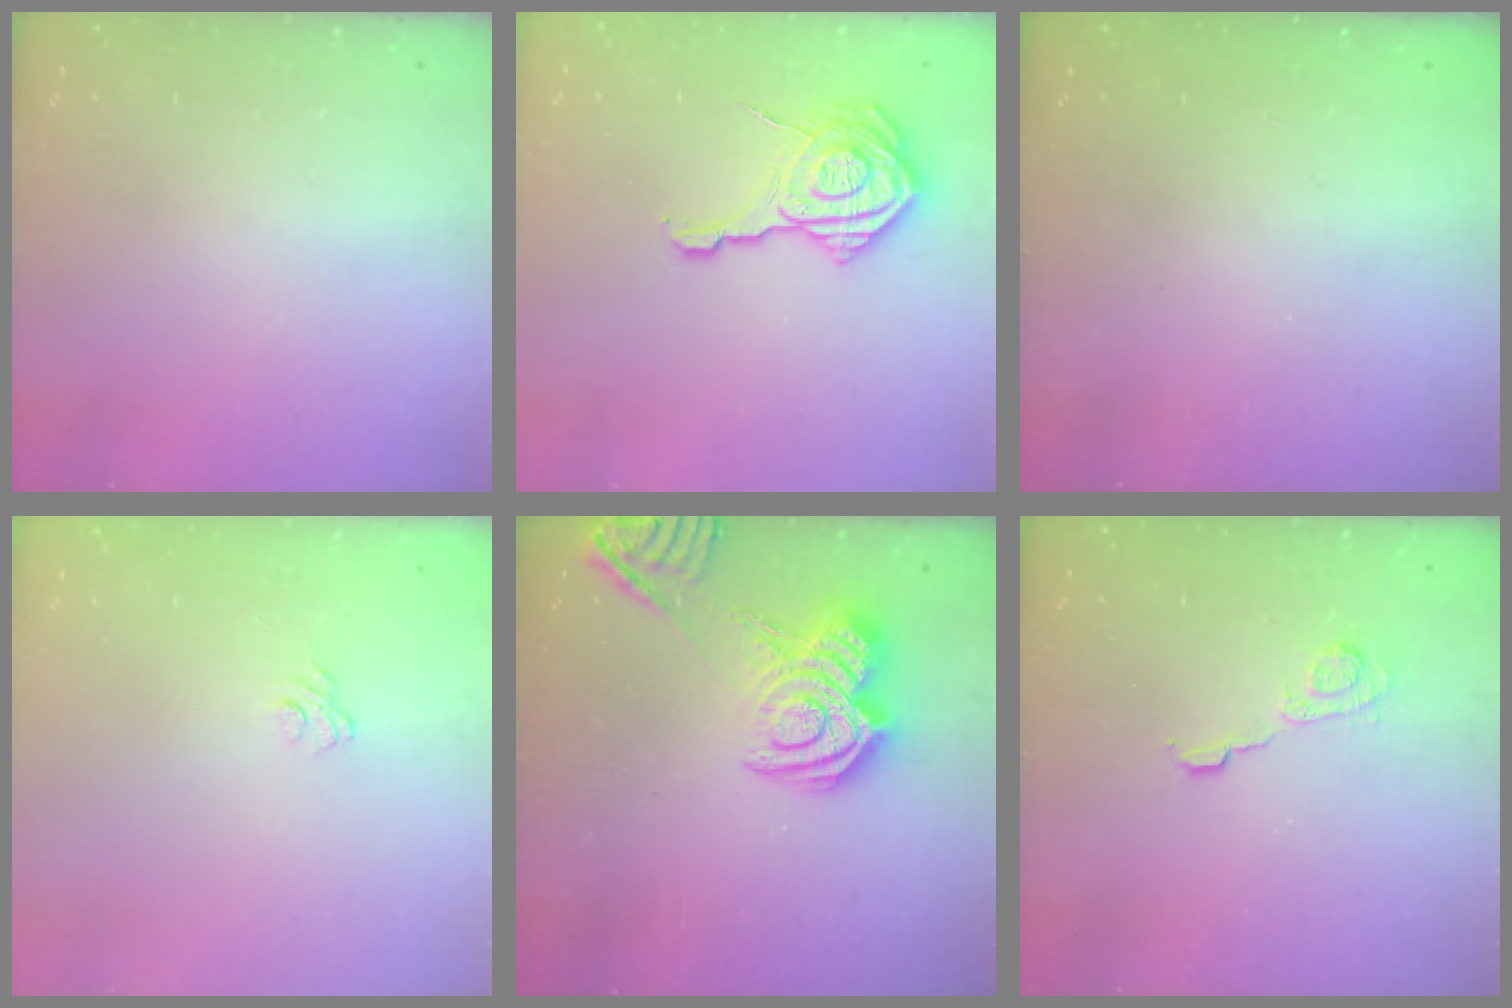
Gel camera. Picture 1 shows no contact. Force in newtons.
{"total": 18.4, "press": 18.3, "slide": 1.1}
{"total": 2.3, "press": 2.2, "slide": 0.8}
{"total": 3.7, "press": 3.5, "slide": 1.2}
{"total": 12.7, "press": 12.6, "slide": 0.7}
{"total": 5.2, "press": 5.2, "slide": 0.4}